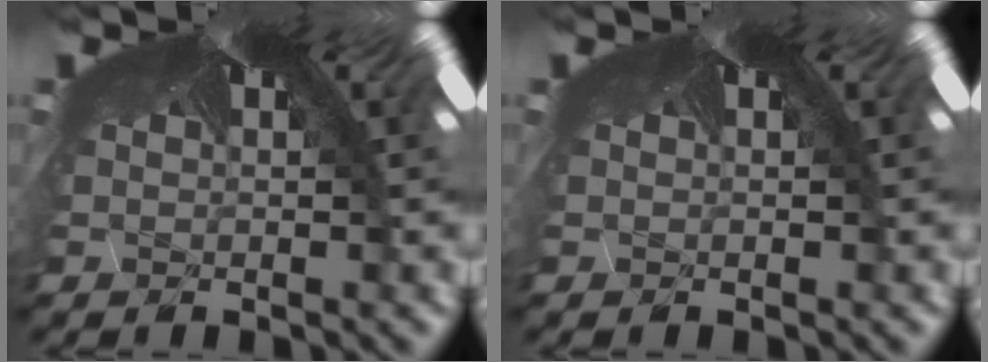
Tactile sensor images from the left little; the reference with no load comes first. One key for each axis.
{"total": 0.0}